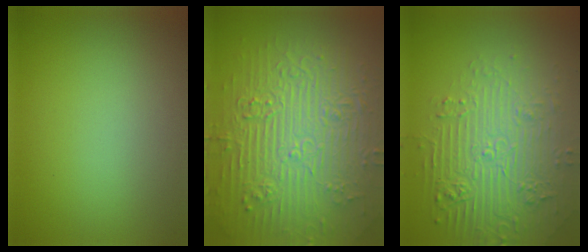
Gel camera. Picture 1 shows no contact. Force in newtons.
{"total": 11.1, "press": 7.4, "slide": 8.3}
{"total": 7.0, "press": 5.3, "slide": 4.6}